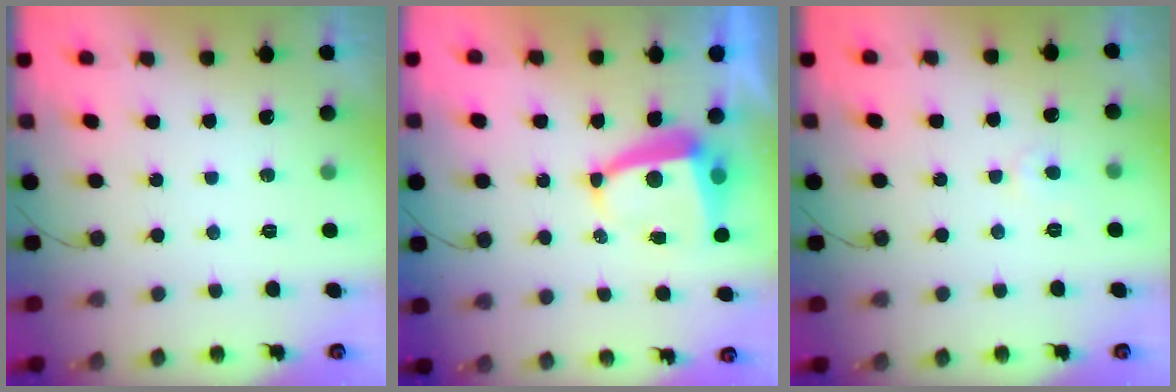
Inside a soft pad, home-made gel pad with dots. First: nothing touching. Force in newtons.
{"total": 7.1, "press": 7.1, "slide": 0.9}
{"total": 3.3, "press": 3.3, "slide": 0.3}